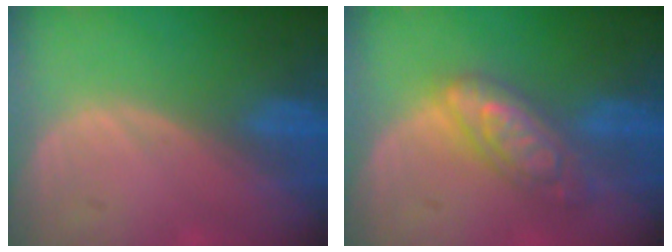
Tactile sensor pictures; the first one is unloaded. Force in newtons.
{"total": 6.7, "press": 6.7, "slide": 0.4}